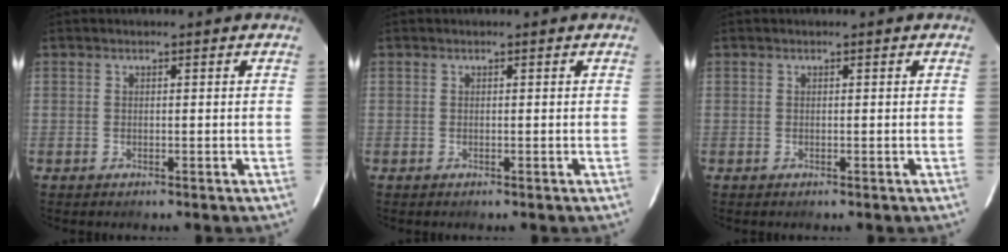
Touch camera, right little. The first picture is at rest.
{"total": 0.0}
{"total": 0.0}